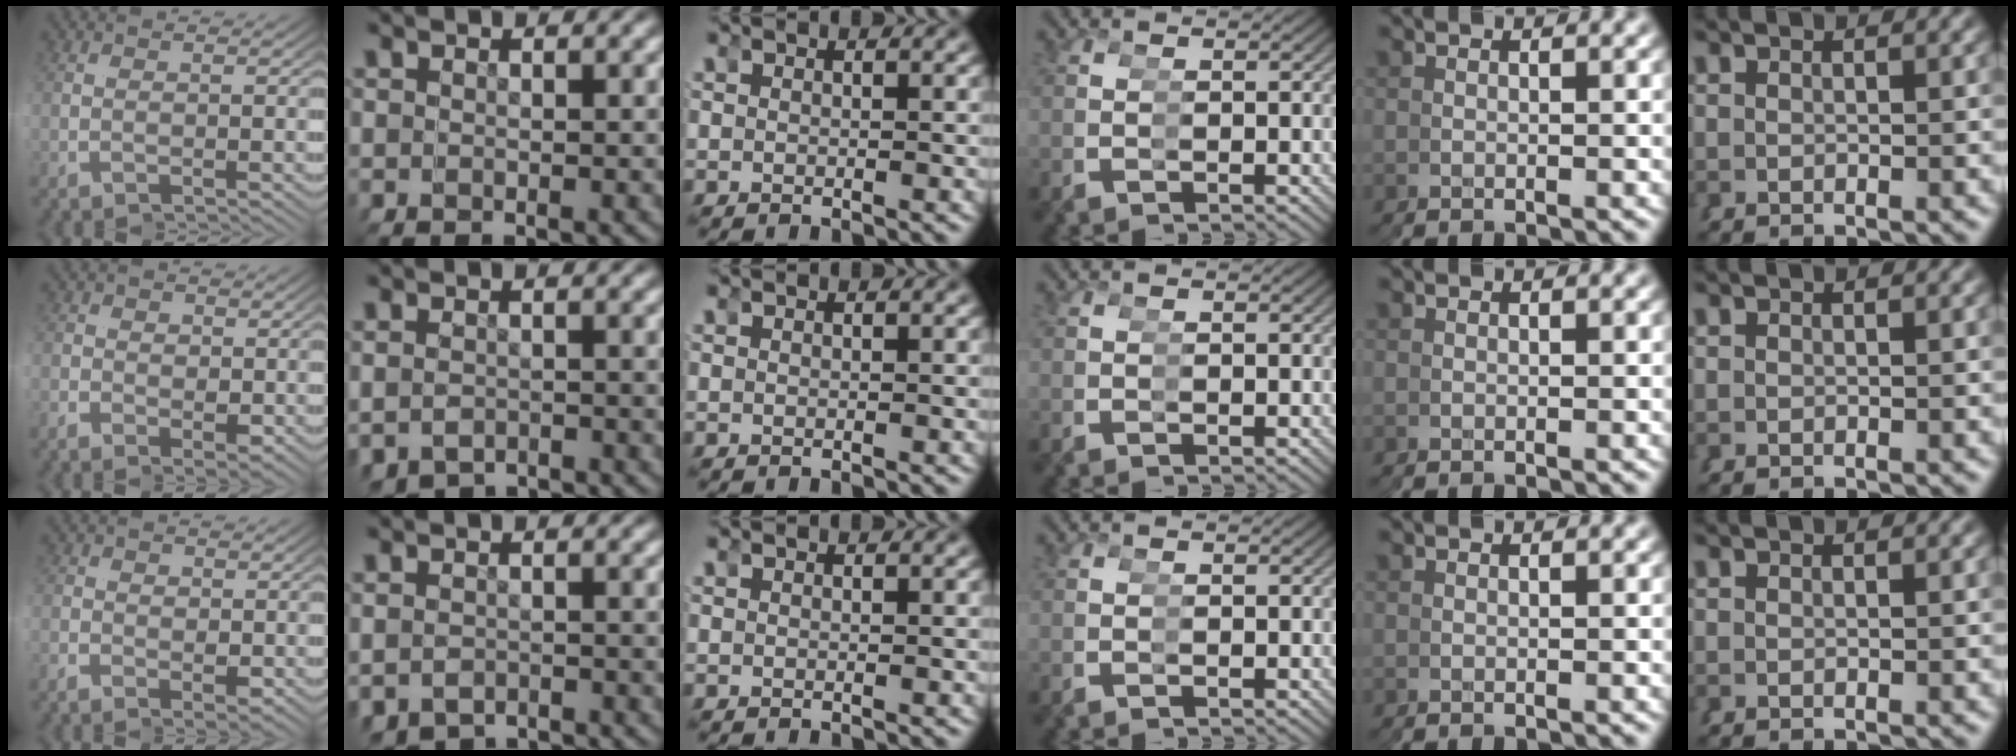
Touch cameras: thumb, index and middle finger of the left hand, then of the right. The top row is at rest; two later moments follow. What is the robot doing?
{"motion": "grasp_and_lifting", "object": "hoodie"}